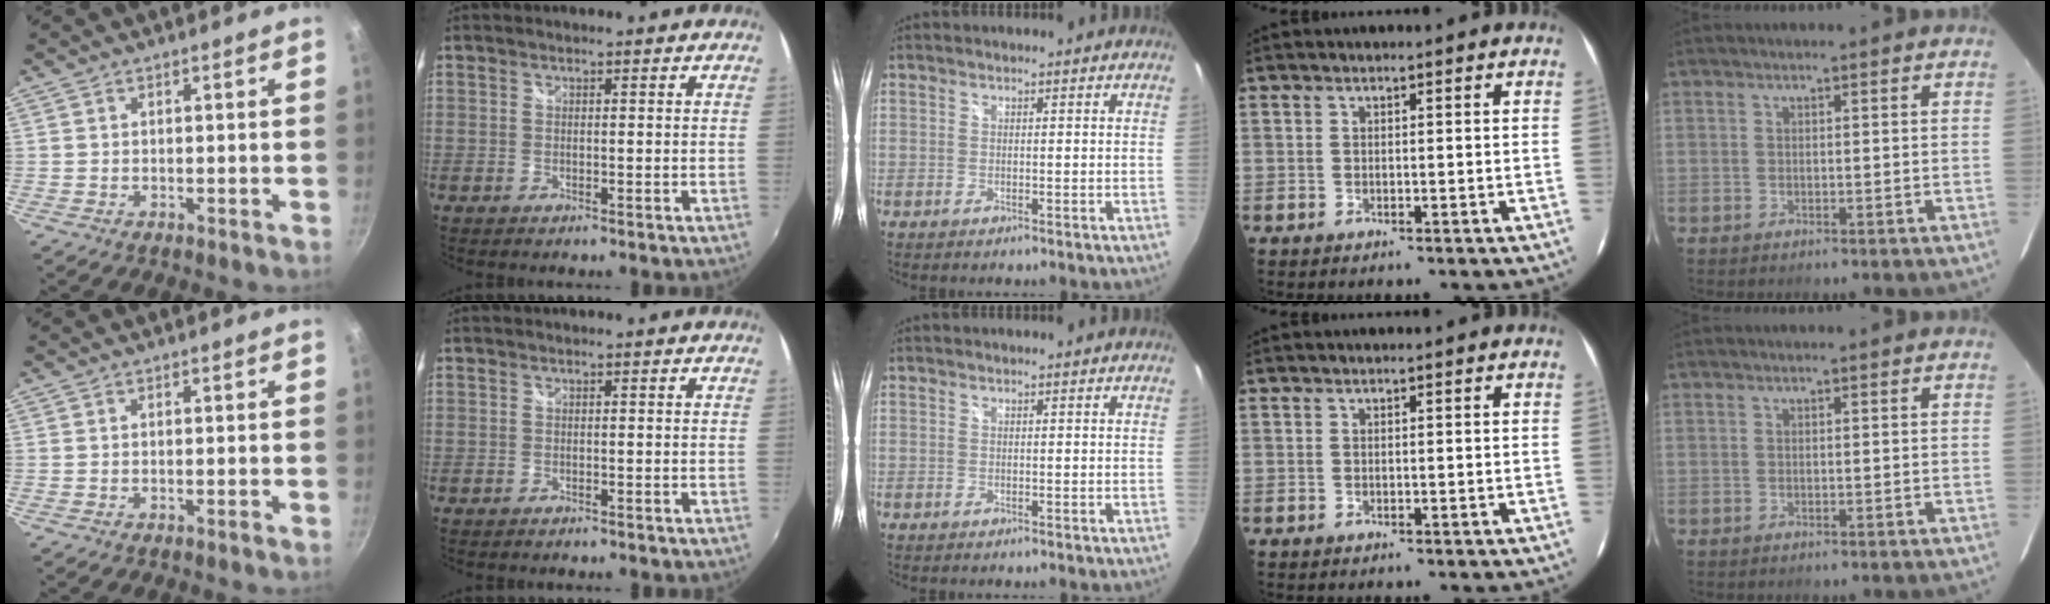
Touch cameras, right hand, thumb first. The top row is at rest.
{"thumb": {"total": 0.7, "force": [-0.4, -0.1, 0.5], "torque": [-0.020, 0.005, -0.006]}, "index": {"total": 0.6, "force": [-0.6, 0.0, 0.2], "torque": [-0.007, -0.002, -0.009]}}